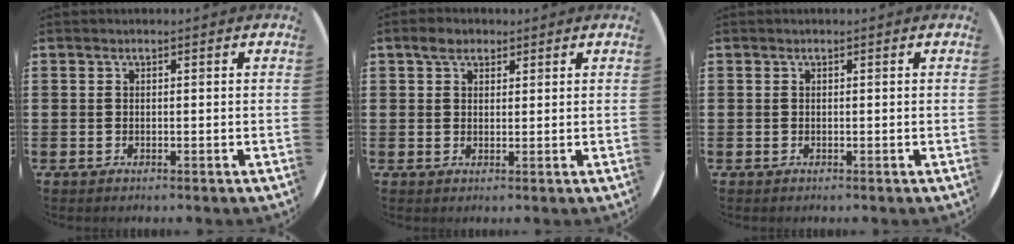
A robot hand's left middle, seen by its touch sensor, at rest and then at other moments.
{"total": 2.6, "force": [1.8, 1.5, 1.1], "torque": [-0.008, 0.003, 0.030]}
{"total": 0.0}